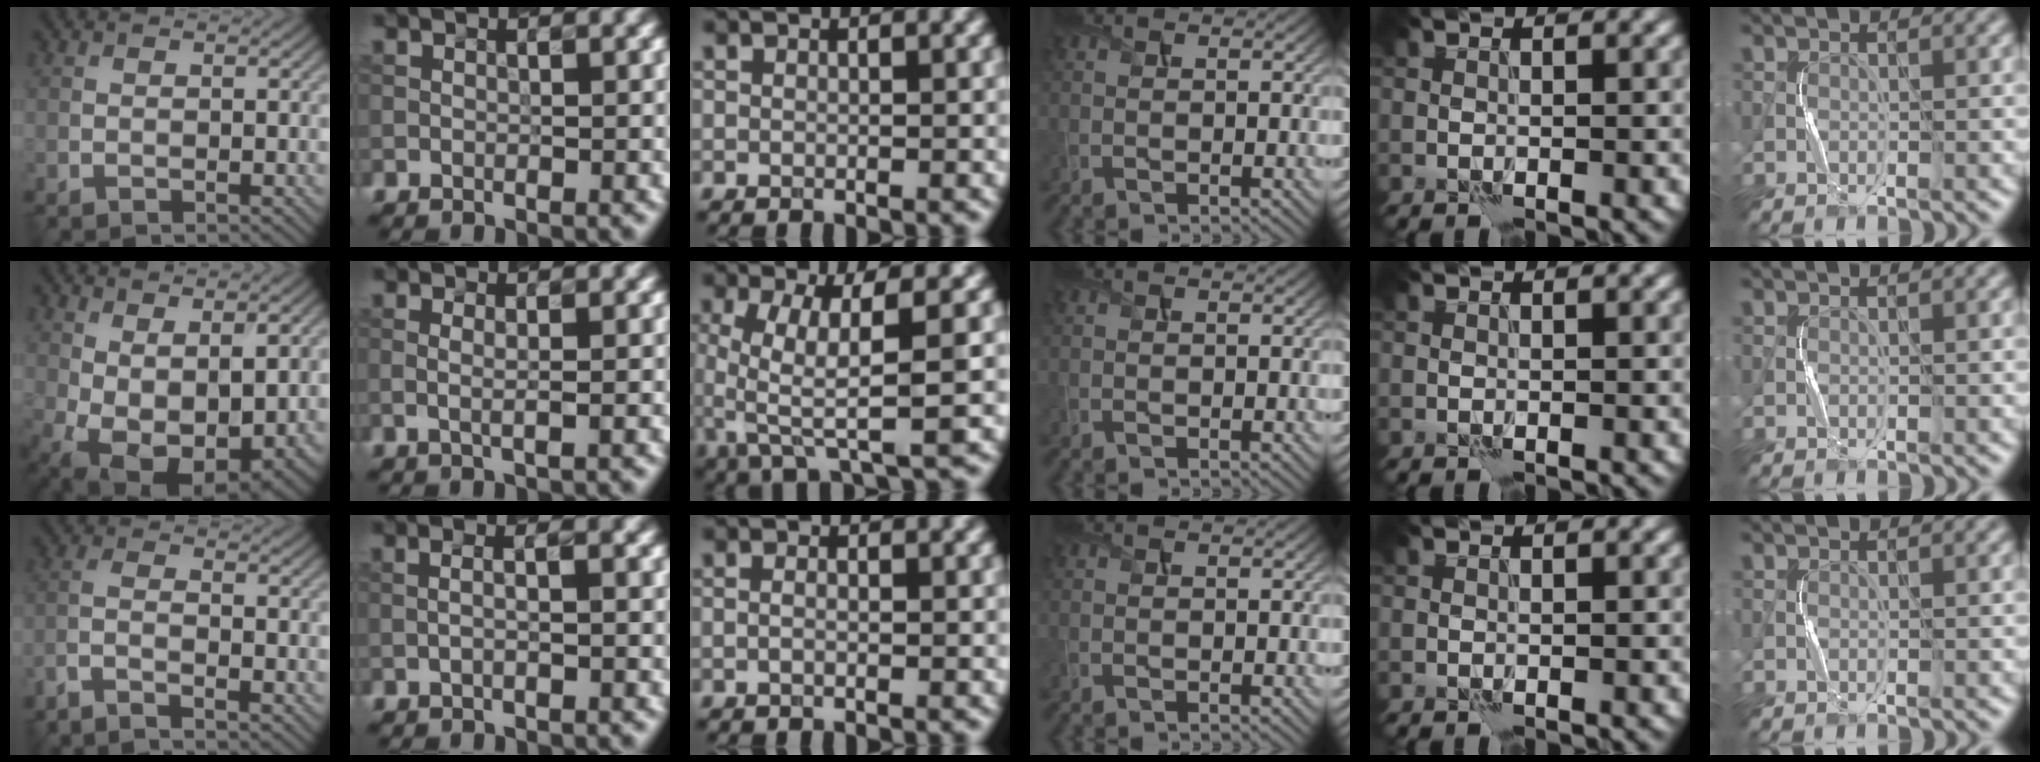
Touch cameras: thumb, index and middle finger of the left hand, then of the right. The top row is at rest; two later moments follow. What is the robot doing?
{"motion": "squeeze", "object": "sponge"}